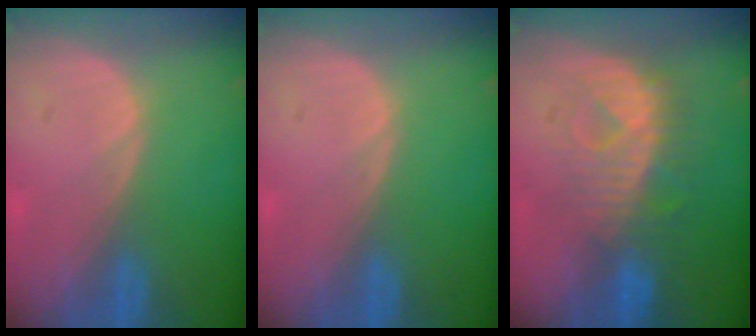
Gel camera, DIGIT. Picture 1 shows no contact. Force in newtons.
{"total": 0.0}
{"total": 8.1, "press": 7.9, "slide": 2.0}